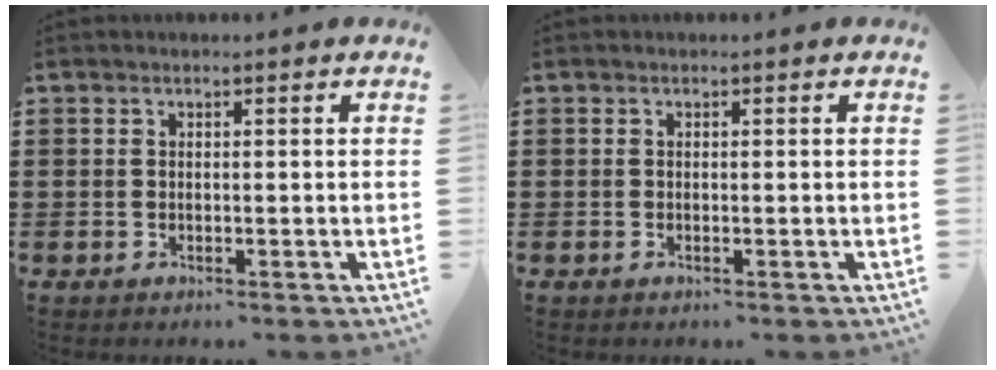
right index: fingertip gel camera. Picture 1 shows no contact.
{"total": 0.0}